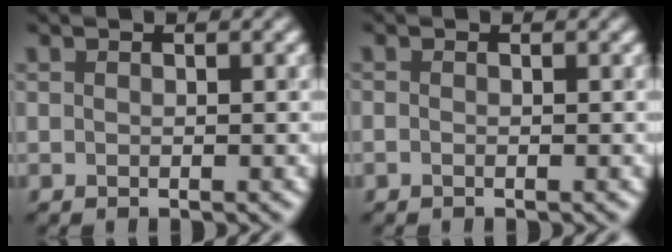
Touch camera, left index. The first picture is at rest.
{"total": 0.5, "force": [-0.1, 0.2, 0.4], "torque": [-0.010, -0.005, -0.004]}